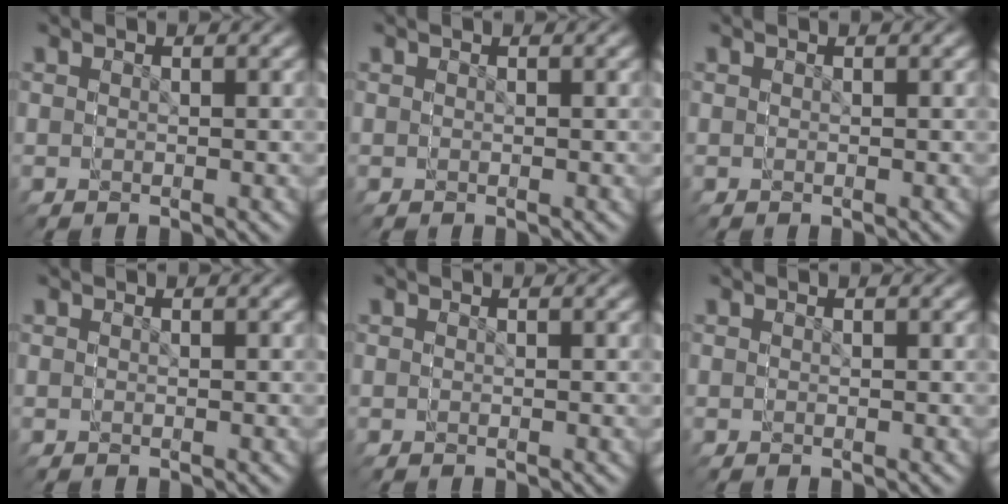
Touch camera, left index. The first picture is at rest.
{"total": 0.0}
{"total": 0.0}
{"total": 0.0}
{"total": 0.0}
{"total": 0.0}